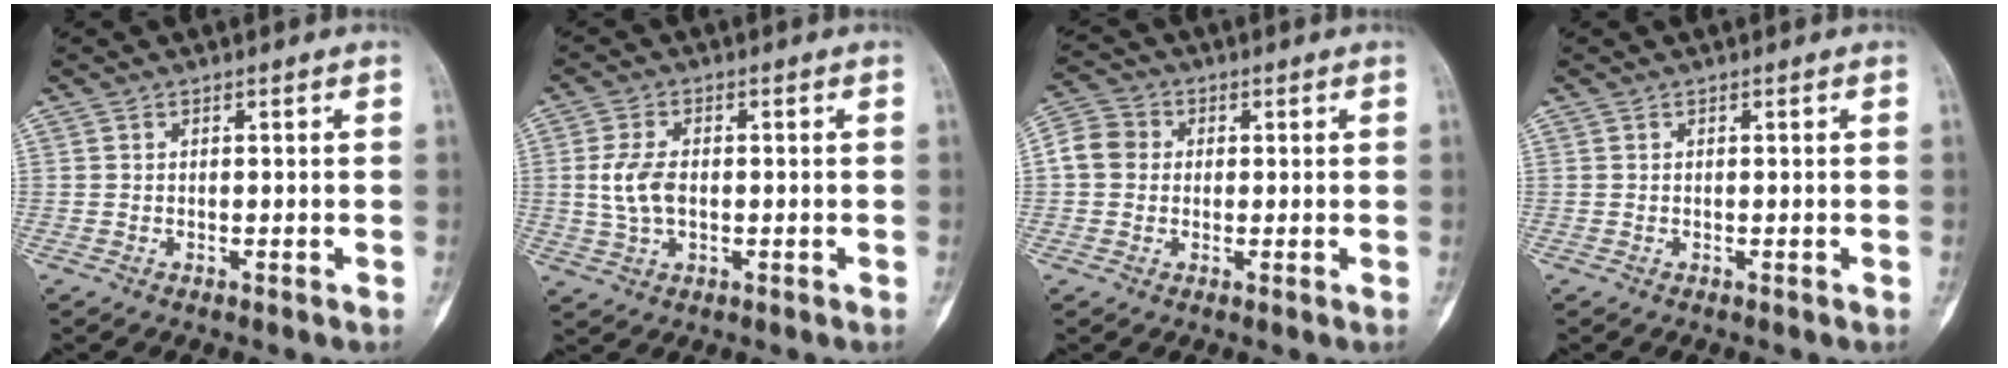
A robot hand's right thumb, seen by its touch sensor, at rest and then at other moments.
{"total": 6.1, "force": [-0.1, 3.6, 4.9], "torque": [-0.104, 0.005, -0.003]}
{"total": 6.2, "force": [0.1, 5.6, 2.7], "torque": [-0.041, 0.016, -0.010]}
{"total": 0.0}